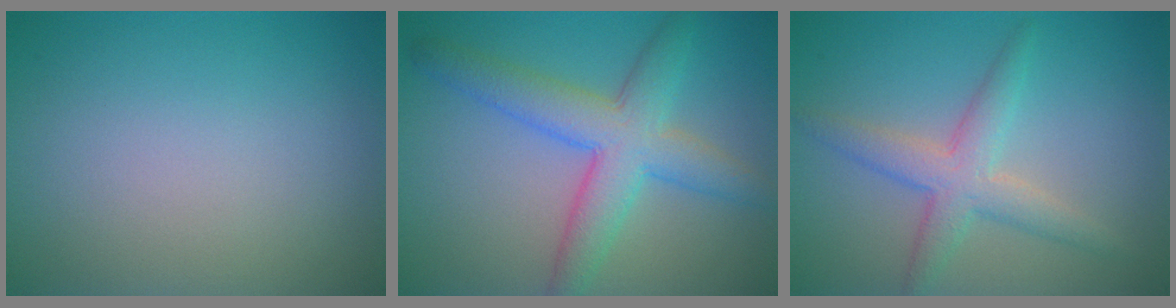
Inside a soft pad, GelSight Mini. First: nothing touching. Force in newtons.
{"total": 6.1, "press": 6.1, "slide": 0.2}
{"total": 3.7, "press": 3.7, "slide": 0.1}